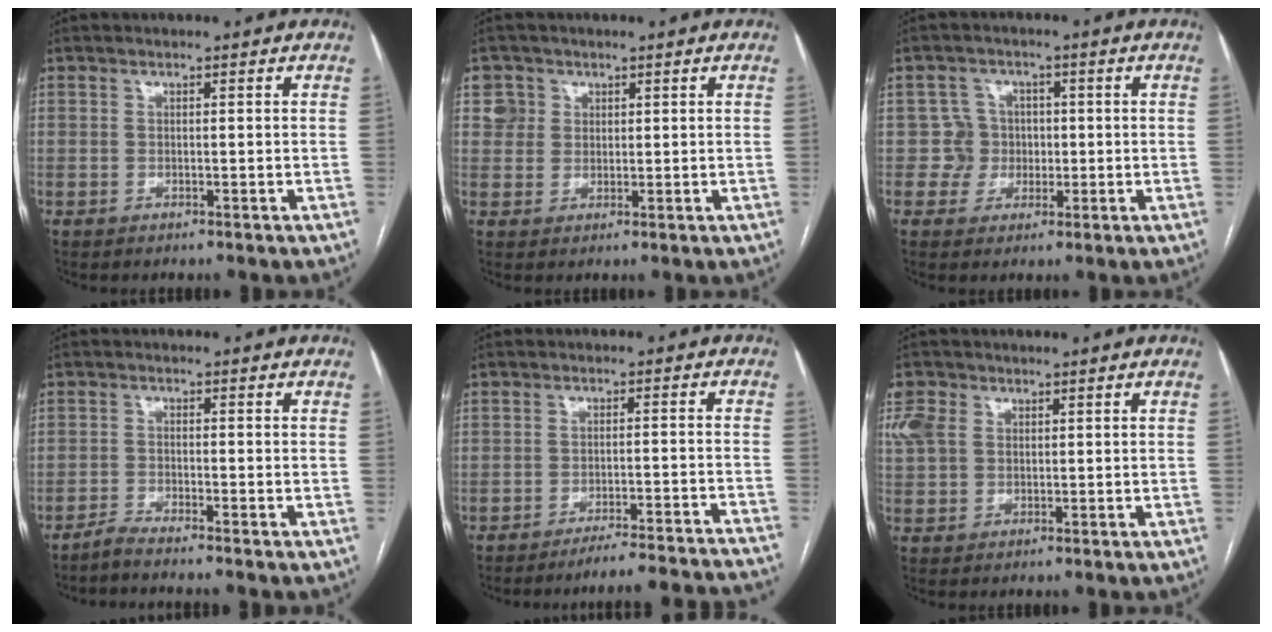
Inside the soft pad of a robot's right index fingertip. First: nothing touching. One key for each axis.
{"total": 3.5, "fx": 1.5, "fy": 3.2, "fz": -0.2, "tx": 0.012, "ty": 0.008, "tz": 0.027}
{"total": 4.2, "fx": 0.1, "fy": 4.2, "fz": -0.1, "tx": 0.012, "ty": 0.017, "tz": 0.005}
{"total": 2.6, "fx": -2.3, "fy": -0.9, "fz": 0.6, "tx": -0.019, "ty": -0.006, "tz": -0.049}
{"total": 17.2, "fx": -16.5, "fy": -1.3, "fz": 4.8, "tx": -0.025, "ty": -0.015, "tz": -0.206}
{"total": 4.6, "fx": 1.8, "fy": 3.6, "fz": 2.2, "tx": -0.070, "ty": 0.017, "tz": 0.041}